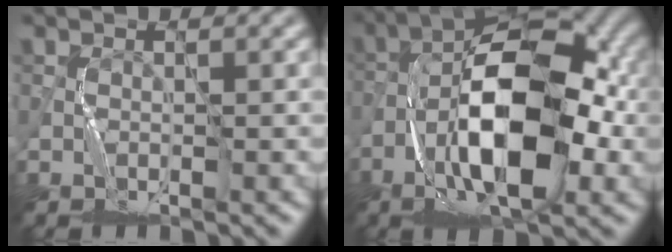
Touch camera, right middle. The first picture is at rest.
{"total": 12.6, "force": [-3.3, 5.5, 10.8], "torque": [-0.188, 0.011, -0.067]}